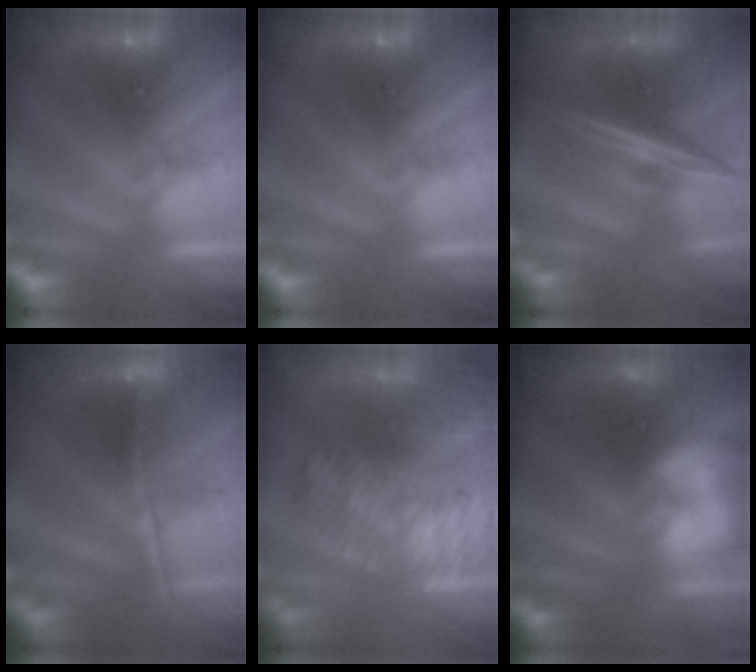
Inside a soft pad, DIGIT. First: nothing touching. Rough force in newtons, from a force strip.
{"total": 0.0}
{"total": 7.6}
{"total": 1.7}
{"total": 11.8}
{"total": 5.9}